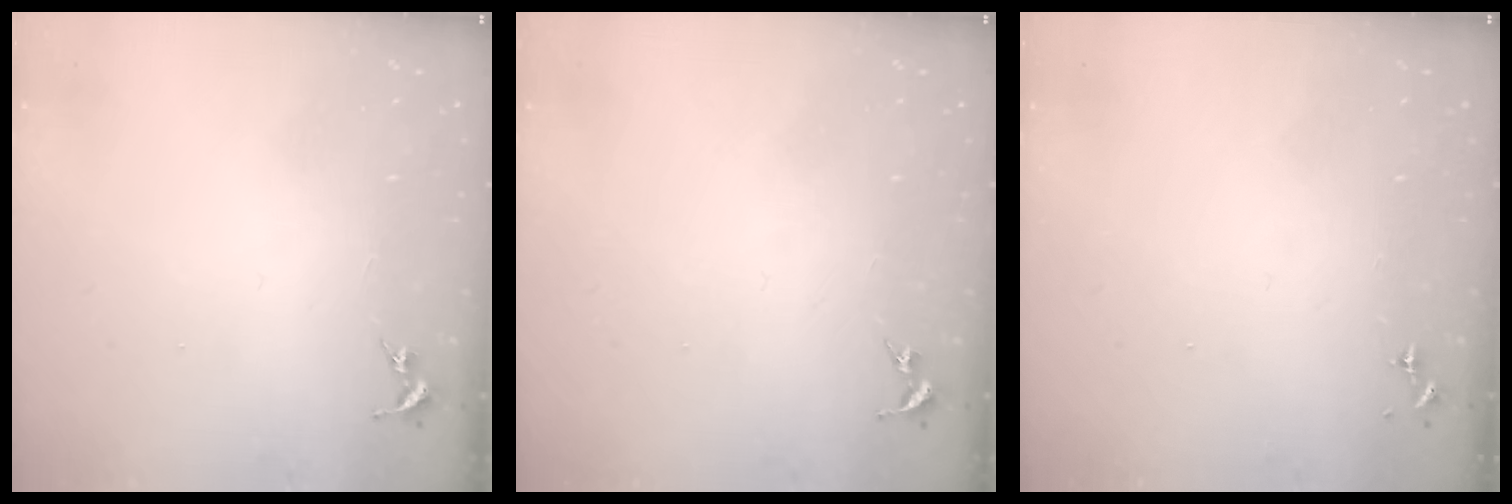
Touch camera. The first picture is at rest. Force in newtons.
{"total": 0.0}
{"total": 0.0}